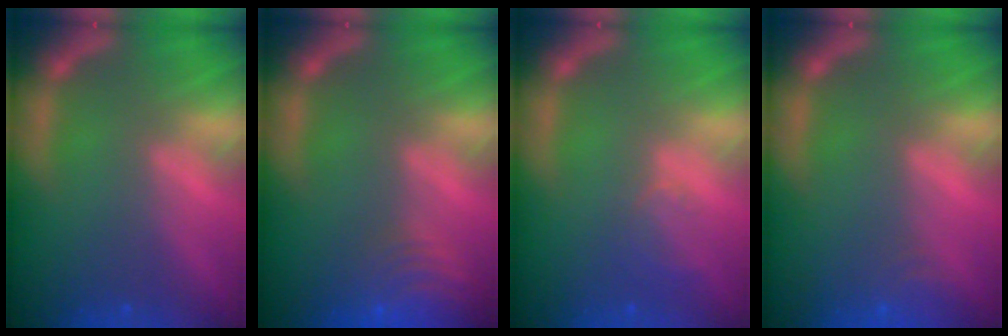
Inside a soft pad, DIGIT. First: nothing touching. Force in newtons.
{"total": 9.0}
{"total": 2.0}
{"total": 2.4}